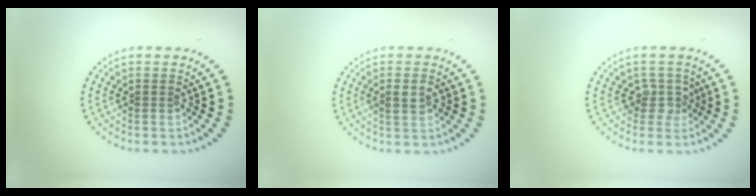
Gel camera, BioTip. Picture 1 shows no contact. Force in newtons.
{"total": 1.7, "press": 1.7, "slide": 0.1}
{"total": 1.8, "press": 1.3, "slide": 1.3}